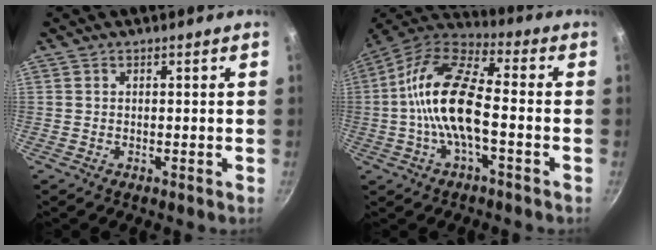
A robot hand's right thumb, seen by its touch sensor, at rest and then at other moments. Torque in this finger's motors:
{"motor_torque": [1.35, 1.86, 2.09, -0.66, 0.68]}